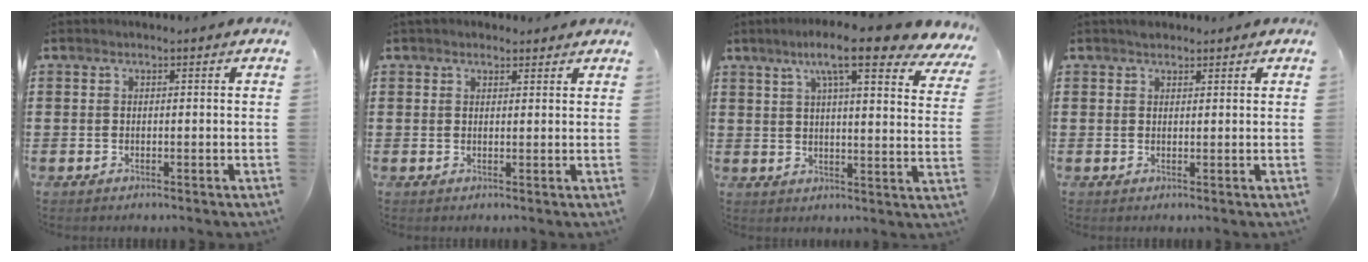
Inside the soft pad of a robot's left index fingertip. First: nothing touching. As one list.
[{"total": 1.8, "force": [1.6, 0.8, 0.4], "torque": [-0.010, 0.006, 0.030]}, {"total": 10.1, "force": [7.5, 1.1, 6.7], "torque": [-0.120, -0.025, 0.123]}, {"total": 1.3, "force": [1.2, 0.6, 0.2], "torque": [-0.008, 0.002, 0.023]}]